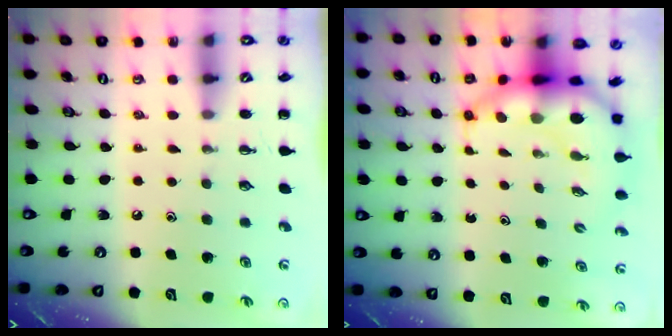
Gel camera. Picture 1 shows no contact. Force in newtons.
{"total": 8.0, "press": 7.6, "slide": 2.2}